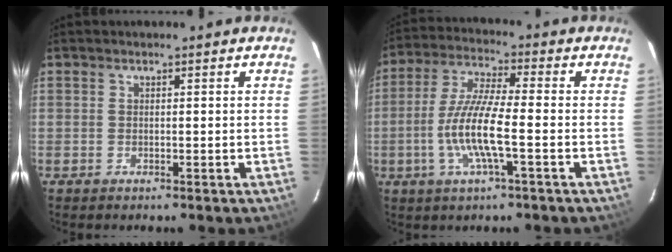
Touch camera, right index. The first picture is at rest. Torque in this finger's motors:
{"motor_torque": [1.86, -0.28, 0.90, 0.21]}